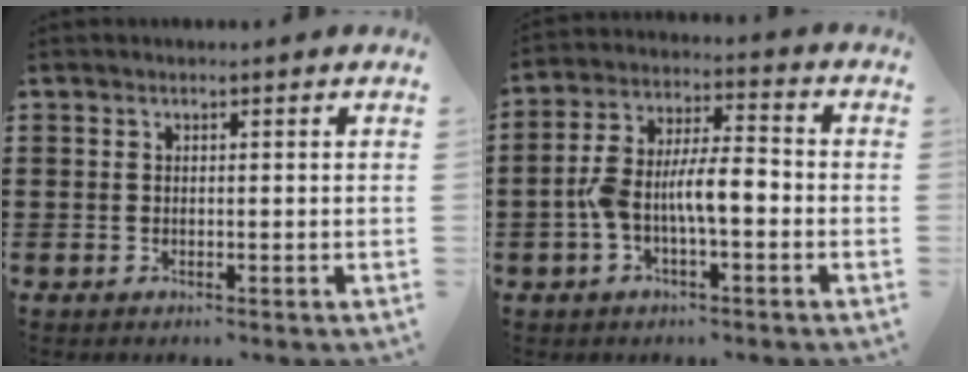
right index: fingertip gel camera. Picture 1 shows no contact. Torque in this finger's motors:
{"motor_torque": [1.14, -1.00, 0.32, 0.21]}